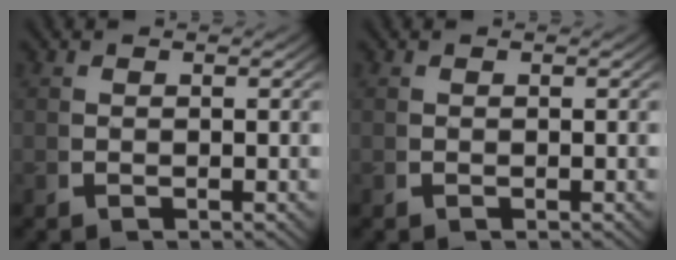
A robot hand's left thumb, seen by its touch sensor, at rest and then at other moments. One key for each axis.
{"total": 0.0}